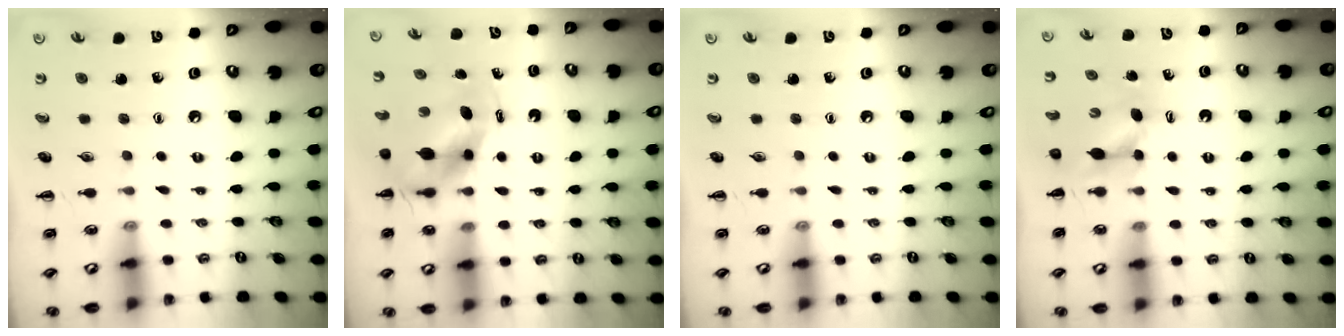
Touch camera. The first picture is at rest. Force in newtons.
{"total": 5.5, "press": 5.3, "slide": 1.6}
{"total": 0.0}
{"total": 4.5, "press": 4.4, "slide": 0.6}